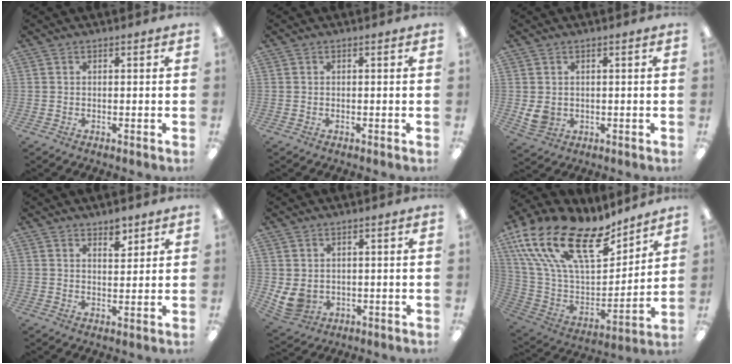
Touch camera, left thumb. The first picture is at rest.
{"total": 0.0}
{"total": 4.0, "force": [0.7, 3.4, 2.0], "torque": [-0.037, -0.001, 0.016]}
{"total": 4.2, "force": [3.4, 1.8, 1.5], "torque": [-0.004, -0.024, 0.057]}
{"total": 5.2, "force": [1.0, 4.2, 2.8], "torque": [-0.074, -0.003, 0.023]}
{"total": 25.4, "force": [15.7, 11.0, 16.7], "torque": [-0.332, -0.101, 0.280]}